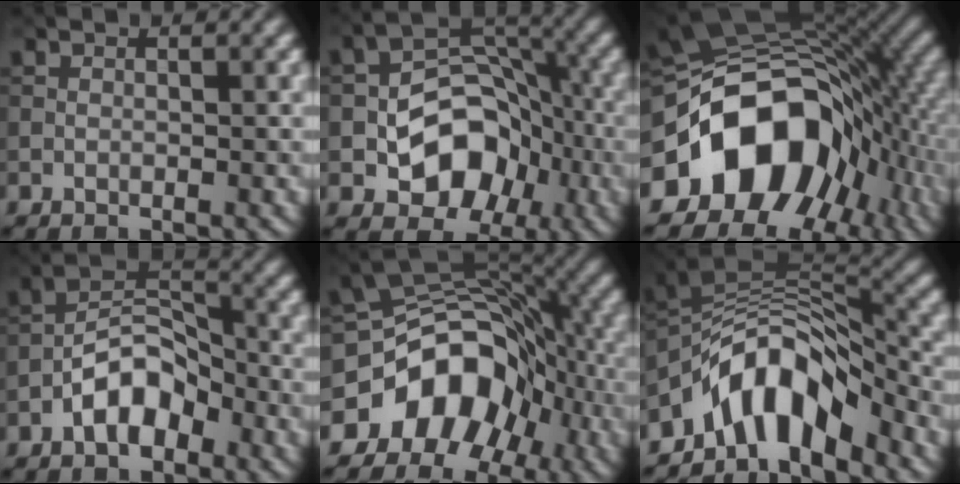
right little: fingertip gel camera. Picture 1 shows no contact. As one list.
[{"total": 8.3, "force": [-2.5, 6.0, 5.1], "torque": [-0.066, 0.004, -0.044]}, {"total": 15.1, "force": [-4.6, 11.0, 9.3], "torque": [-0.141, 0.004, -0.095]}, {"total": 5.1, "force": [-2.5, 2.7, 3.5], "torque": [-0.053, 0.017, -0.052]}, {"total": 10.2, "force": [-5.3, 7.4, 4.7], "torque": [-0.059, 0.024, -0.100]}, {"total": 8.0, "force": [-5.1, 3.8, 4.8], "torque": [-0.056, 0.005, -0.104]}]